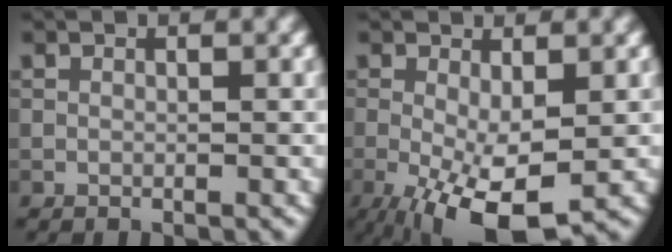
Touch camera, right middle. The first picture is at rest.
{"total": 7.1, "force": [-2.4, 2.6, 6.1], "torque": [-0.124, -0.015, -0.038]}